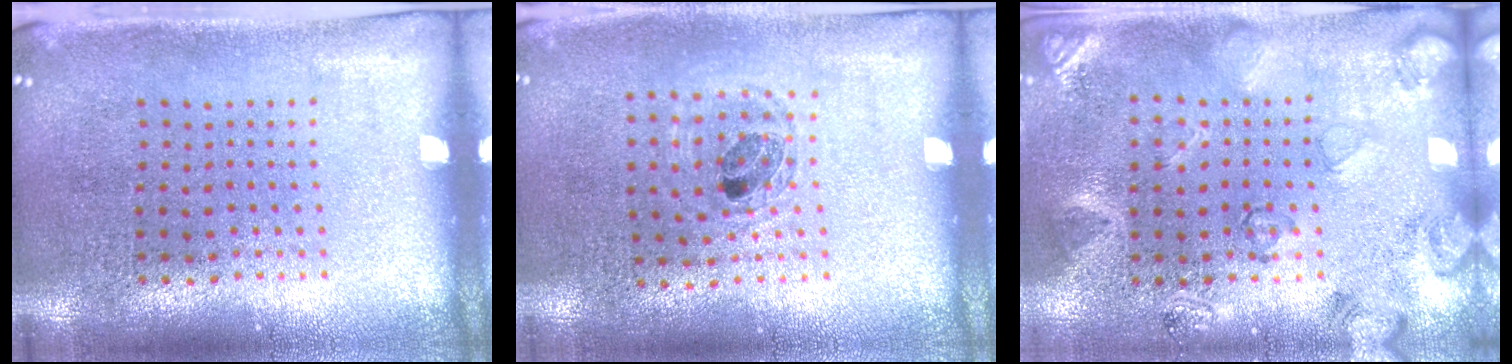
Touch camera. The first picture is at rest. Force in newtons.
{"total": 0.9, "press": 0.9, "slide": 0.0}
{"total": 2.6, "press": 1.7, "slide": 1.9}